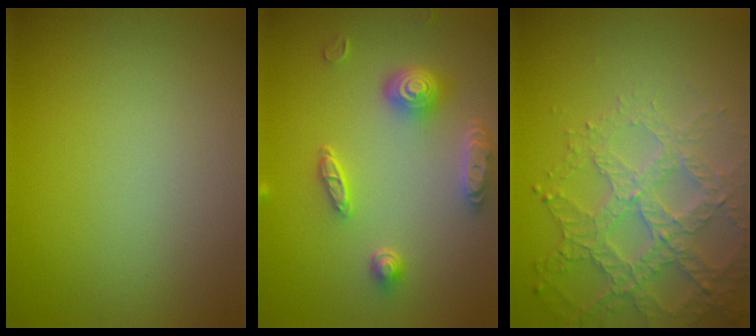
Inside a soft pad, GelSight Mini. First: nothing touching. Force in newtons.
{"total": 4.9, "press": 4.0, "slide": 2.8}
{"total": 4.7, "press": 4.1, "slide": 2.2}